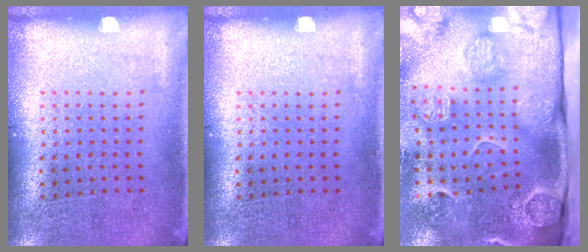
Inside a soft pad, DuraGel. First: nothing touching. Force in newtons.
{"total": 0.0}
{"total": 4.6, "press": 3.4, "slide": 3.1}